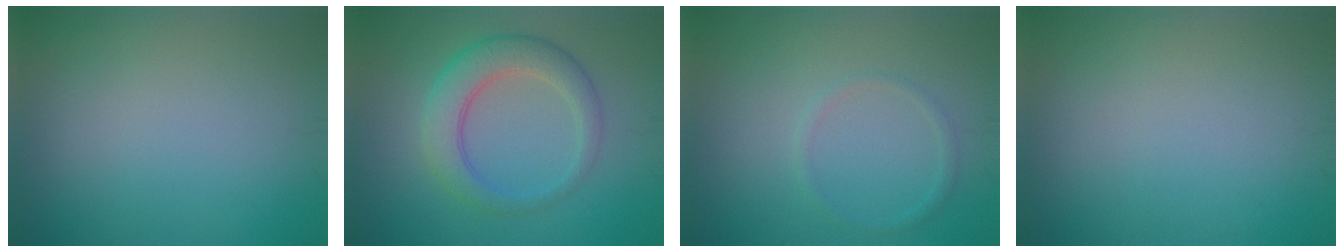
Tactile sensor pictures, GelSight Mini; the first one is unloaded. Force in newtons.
{"total": 4.8, "press": 4.8, "slide": 0.1}
{"total": 1.0, "press": 1.0, "slide": 0.1}
{"total": 0.0}